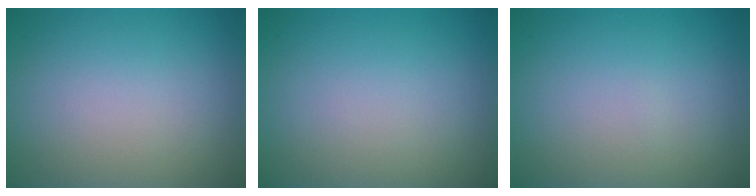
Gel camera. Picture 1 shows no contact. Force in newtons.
{"total": 0.0}
{"total": 0.0}